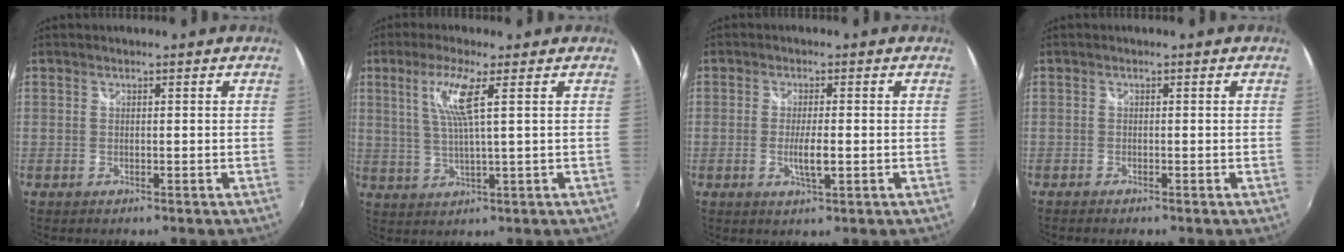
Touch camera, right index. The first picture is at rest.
{"total": 6.7, "force": [2.4, -0.4, 6.2], "torque": [-0.121, -0.002, 0.052]}
{"total": 3.7, "force": [-0.7, 0.5, 3.6], "torque": [-0.069, -0.003, -0.010]}
{"total": 0.9, "force": [-0.8, 0.3, 0.3], "torque": [-0.009, -0.004, -0.017]}